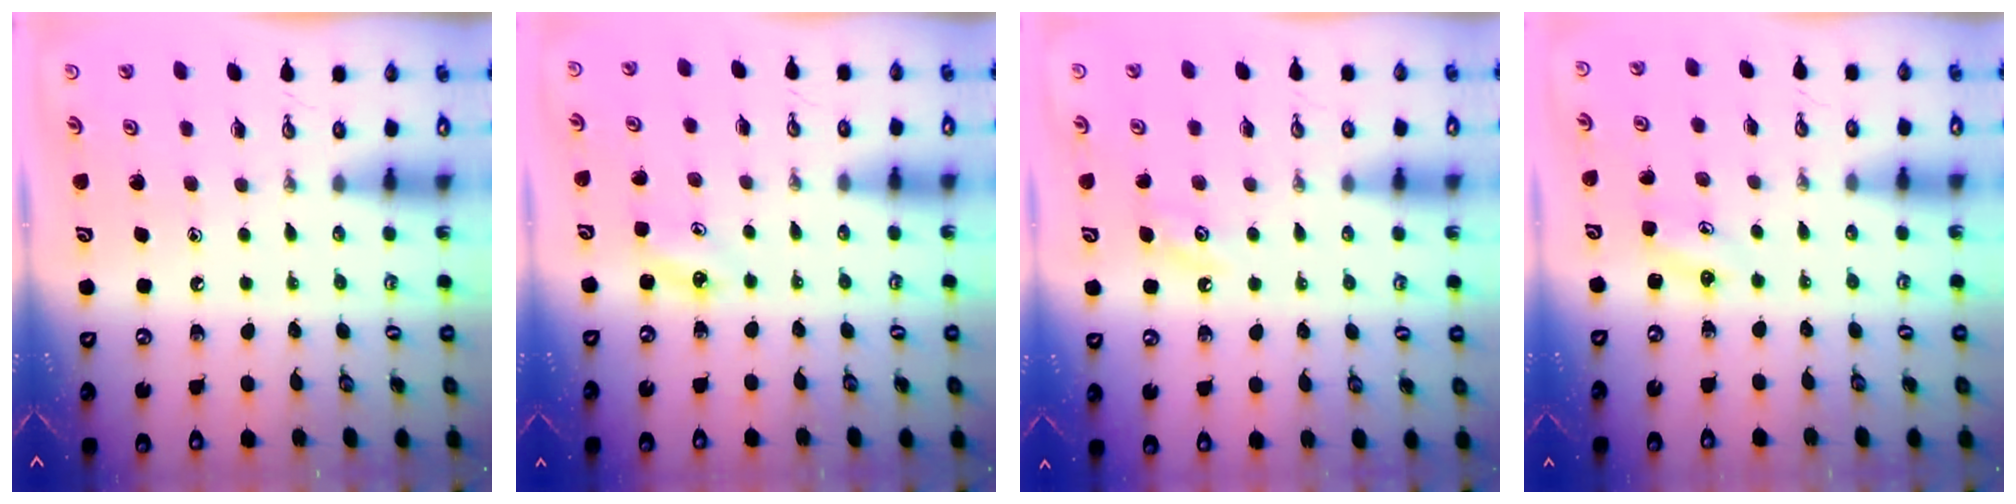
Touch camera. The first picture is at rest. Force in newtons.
{"total": 3.7, "press": 3.7, "slide": 0.4}
{"total": 3.5, "press": 3.5, "slide": 0.4}
{"total": 2.9, "press": 2.9, "slide": 0.3}